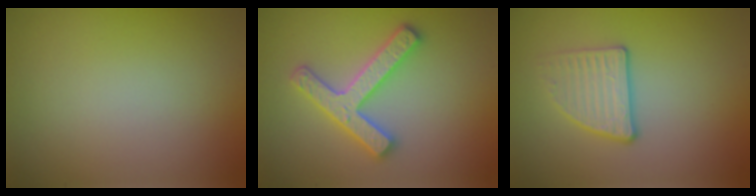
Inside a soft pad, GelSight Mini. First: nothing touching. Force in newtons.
{"total": 4.6, "press": 4.6, "slide": 0.8}
{"total": 2.8, "press": 2.3, "slide": 1.5}